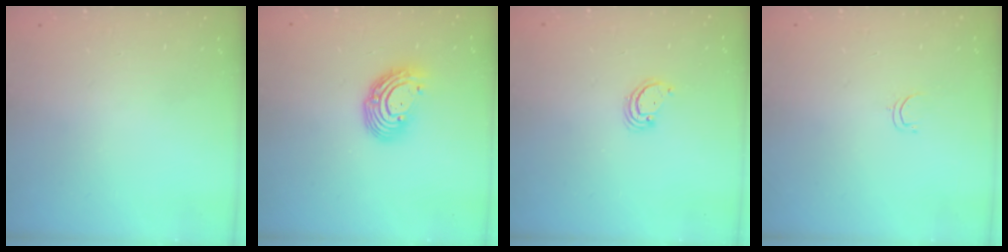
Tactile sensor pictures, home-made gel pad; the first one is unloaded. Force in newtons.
{"total": 9.8, "press": 9.7, "slide": 0.9}
{"total": 2.5, "press": 2.5, "slide": 0.2}
{"total": 3.3, "press": 3.2, "slide": 0.2}